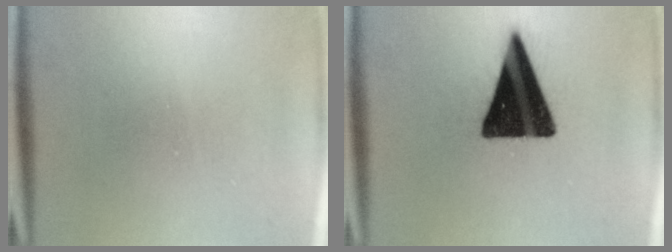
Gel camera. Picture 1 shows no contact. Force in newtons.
{"total": 18.8}